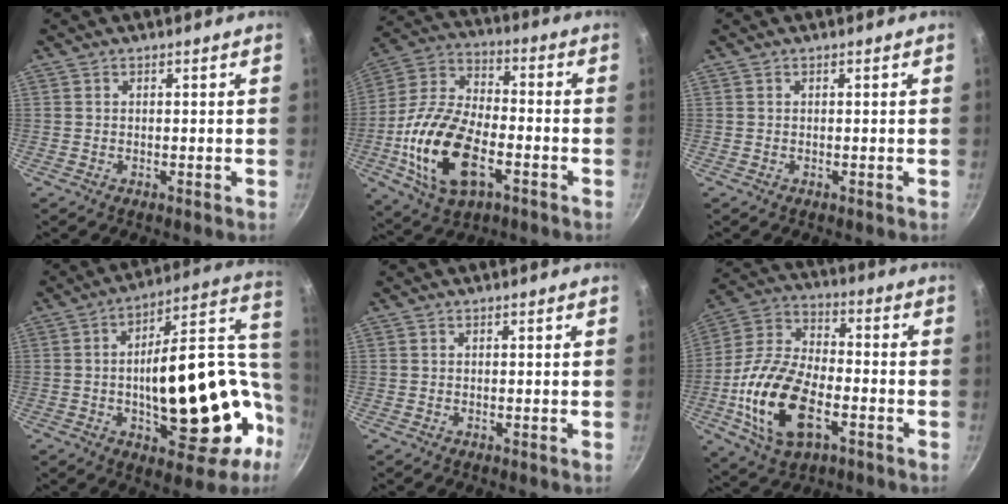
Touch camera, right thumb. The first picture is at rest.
{"total": 20.2, "force": [-6.2, 10.8, 15.9], "torque": [-0.307, 0.029, -0.121]}
{"total": 0.0}
{"total": 29.6, "force": [-3.4, 14.6, 25.5], "torque": [-0.321, 0.035, -0.028]}
{"total": 0.0}
{"total": 19.8, "force": [-6.1, 10.7, 15.5], "torque": [-0.298, 0.029, -0.121]}